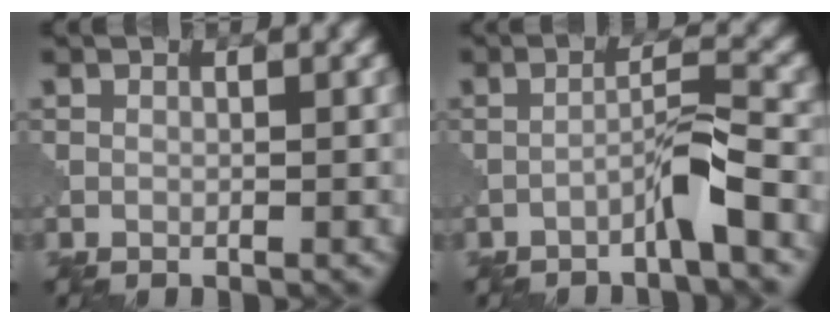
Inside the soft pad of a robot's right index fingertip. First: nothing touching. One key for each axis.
{"total": 3.1, "fx": -1.9, "fy": -0.1, "fz": 2.5, "tx": -0.045, "ty": 0.016, "tz": -0.042}